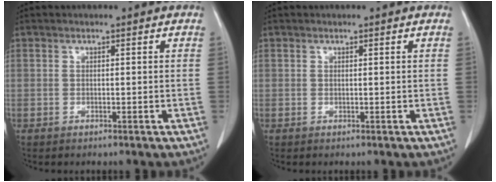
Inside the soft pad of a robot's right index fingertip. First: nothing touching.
{"total": 0.0}